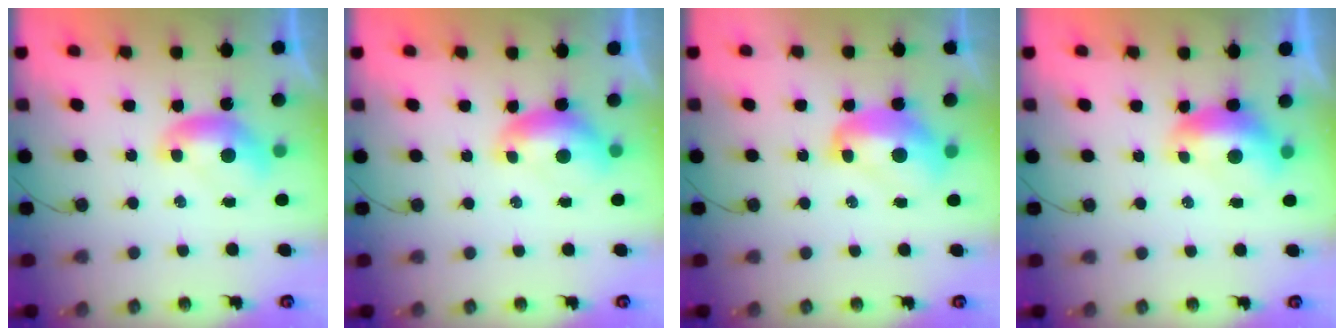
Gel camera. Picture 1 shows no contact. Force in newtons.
{"total": 0.0}
{"total": 3.1, "press": 3.0, "slide": 0.5}
{"total": 1.6, "press": 1.4, "slide": 0.7}